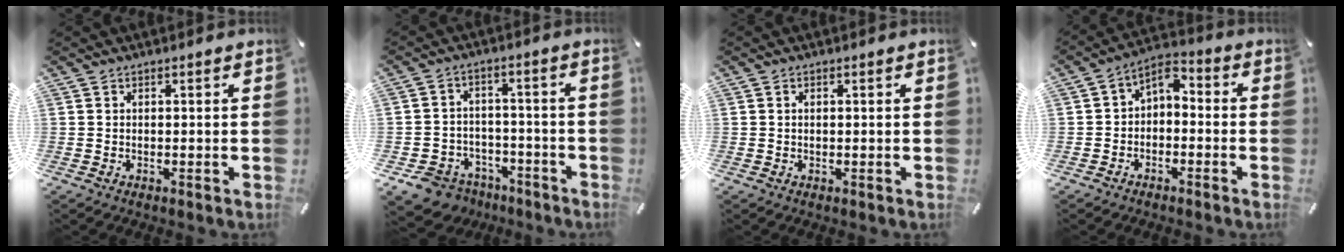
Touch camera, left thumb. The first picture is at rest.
{"total": 8.6, "force": [-5.7, 6.1, 2.1], "torque": [-0.049, 0.039, -0.103]}
{"total": 0.7, "force": [0.1, 0.4, 0.5], "torque": [-0.011, 0.001, 0.001]}
{"total": 4.2, "force": [-2.3, 3.1, 1.8], "torque": [-0.029, 0.012, -0.048]}